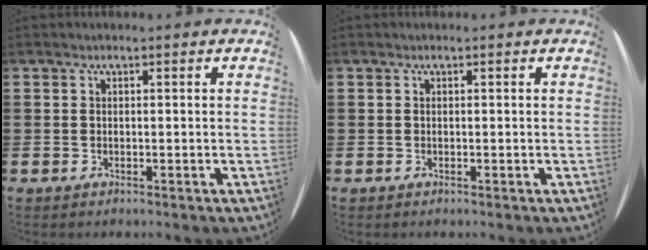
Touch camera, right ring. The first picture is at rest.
{"total": 0.0}